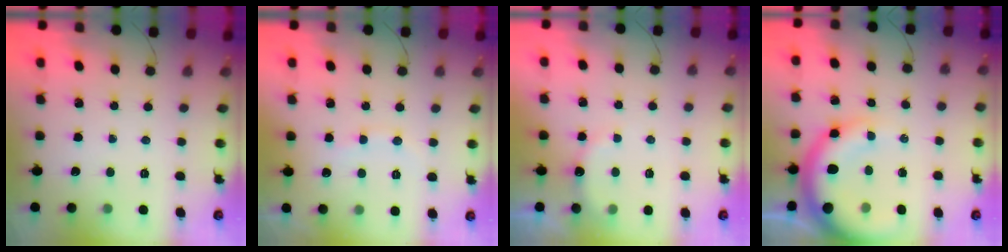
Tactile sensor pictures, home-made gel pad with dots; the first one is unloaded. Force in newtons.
{"total": 7.7, "press": 7.5, "slide": 1.5}
{"total": 7.8, "press": 7.6, "slide": 1.5}
{"total": 12.8, "press": 12.5, "slide": 2.7}